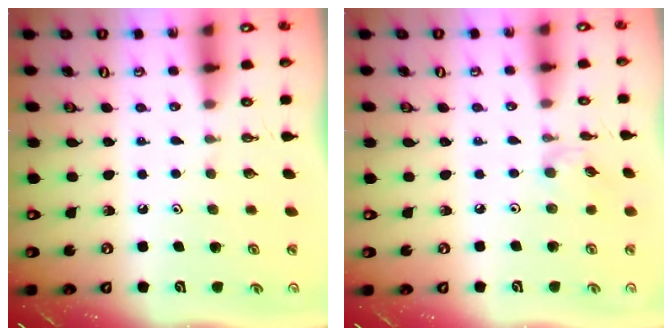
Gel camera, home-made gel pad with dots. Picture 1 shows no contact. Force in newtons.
{"total": 1.5, "press": 1.5, "slide": 0.4}